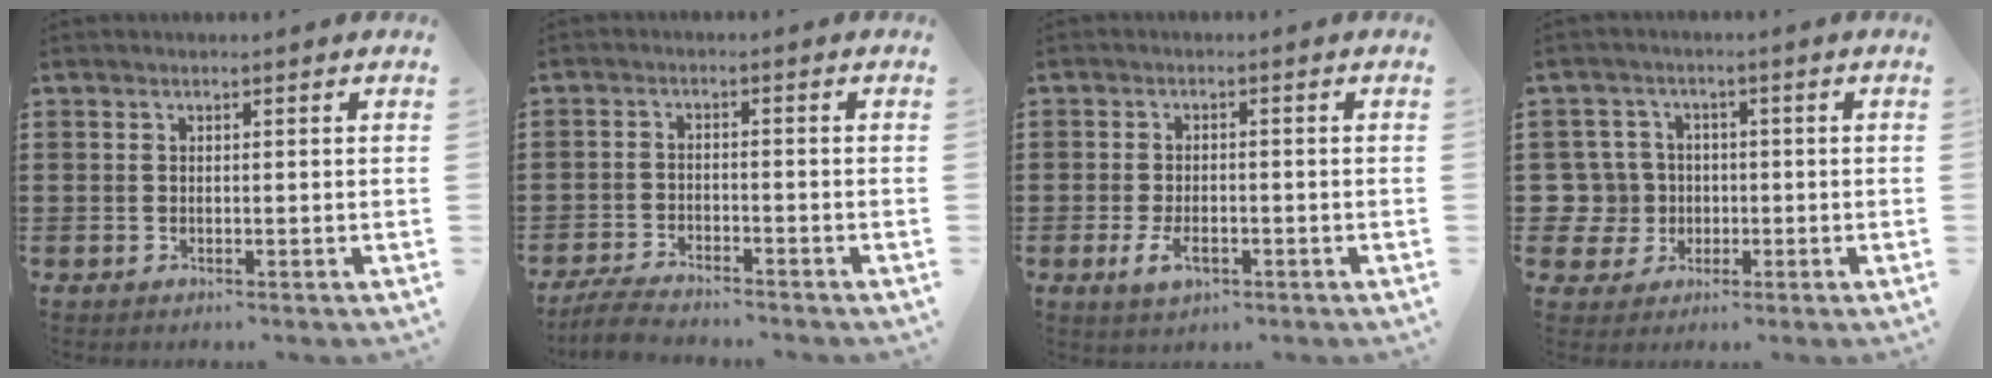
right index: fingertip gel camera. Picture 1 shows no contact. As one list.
[{"total": 3.8, "force": [-3.7, 0.3, 0.7], "torque": [-0.027, -0.001, -0.080]}, {"total": 3.7, "force": [-1.4, 1.9, 2.8], "torque": [-0.064, -0.004, -0.029]}, {"total": 6.1, "force": [-0.5, 5.9, 1.4], "torque": [-0.071, 0.010, -0.012]}]